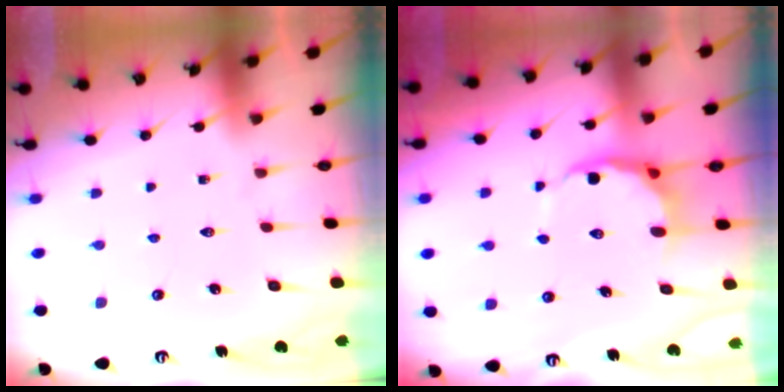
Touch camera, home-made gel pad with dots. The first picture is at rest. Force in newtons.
{"total": 6.8, "press": 6.5, "slide": 2.2}